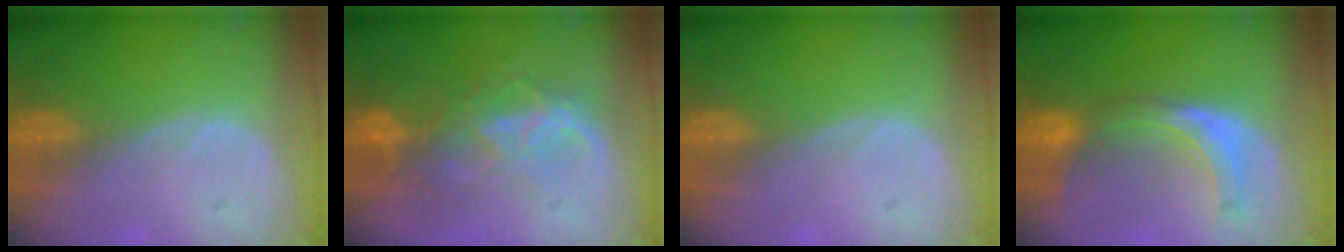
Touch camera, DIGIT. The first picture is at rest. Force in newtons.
{"total": 8.8, "press": 7.6, "slide": 4.4}
{"total": 0.0}
{"total": 7.5, "press": 6.8, "slide": 3.0}